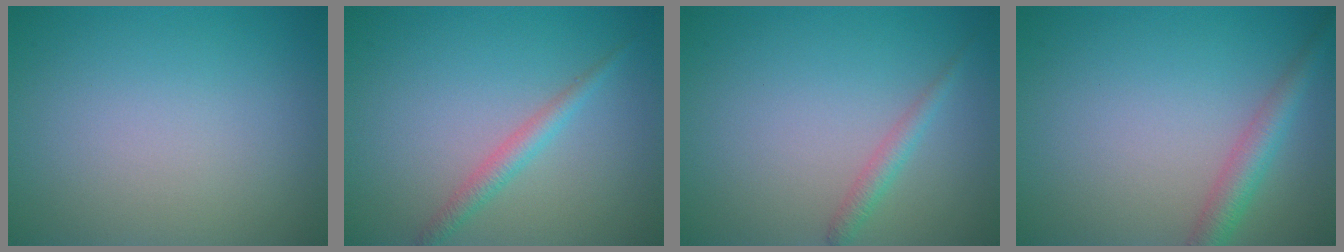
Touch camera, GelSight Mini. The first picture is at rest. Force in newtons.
{"total": 1.9, "press": 1.9, "slide": 0.1}
{"total": 1.4, "press": 1.4, "slide": 0.0}
{"total": 2.9, "press": 2.9, "slide": 0.0}